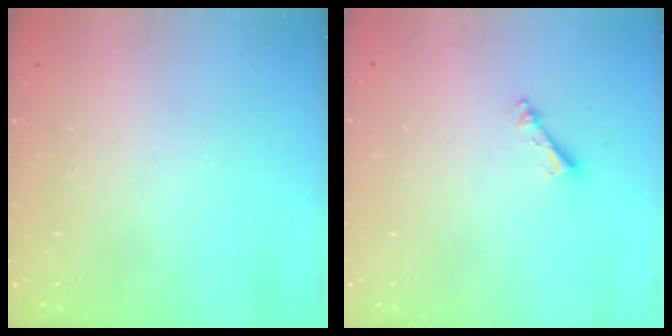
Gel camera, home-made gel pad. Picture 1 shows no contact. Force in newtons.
{"total": 2.5, "press": 2.4, "slide": 0.5}